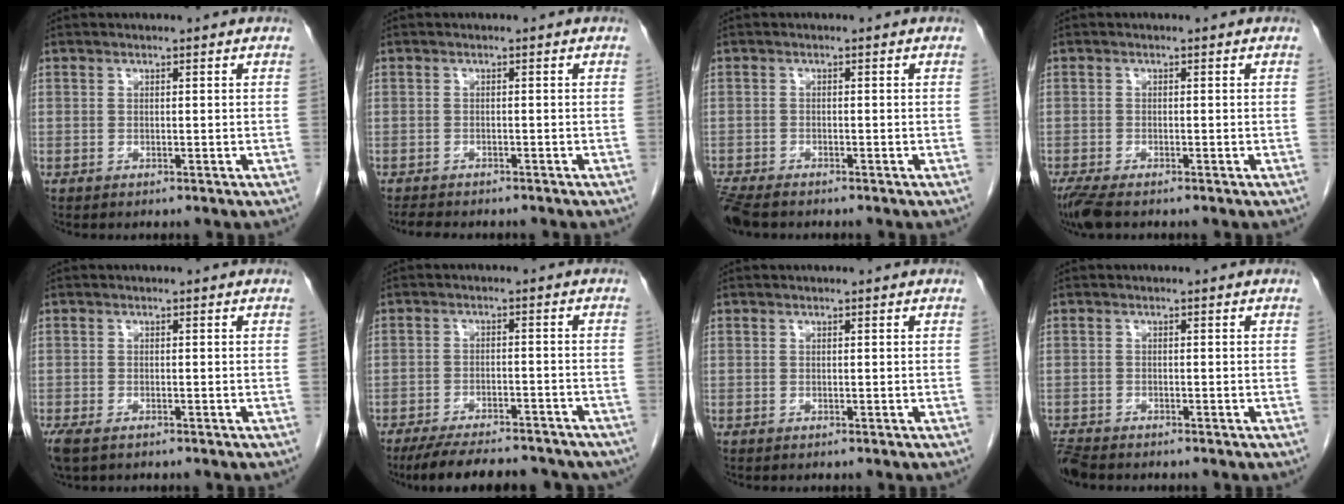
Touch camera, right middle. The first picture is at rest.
{"total": 4.6, "force": [-4.0, 1.2, 1.9], "torque": [-0.038, -0.012, -0.055]}
{"total": 5.0, "force": [-4.2, 1.3, 2.3], "torque": [-0.045, -0.014, -0.076]}
{"total": 3.7, "force": [-2.8, 0.8, 2.2], "torque": [-0.051, -0.013, -0.051]}
{"total": 4.1, "force": [-2.8, 1.9, 2.4], "torque": [-0.053, -0.012, -0.046]}
{"total": 17.7, "force": [-15.2, 4.8, 7.6], "torque": [-0.129, -0.010, -0.202]}
{"total": 0.0}
{"total": 2.9, "force": [-2.8, 0.4, 0.7], "torque": [-0.016, -0.014, -0.055]}